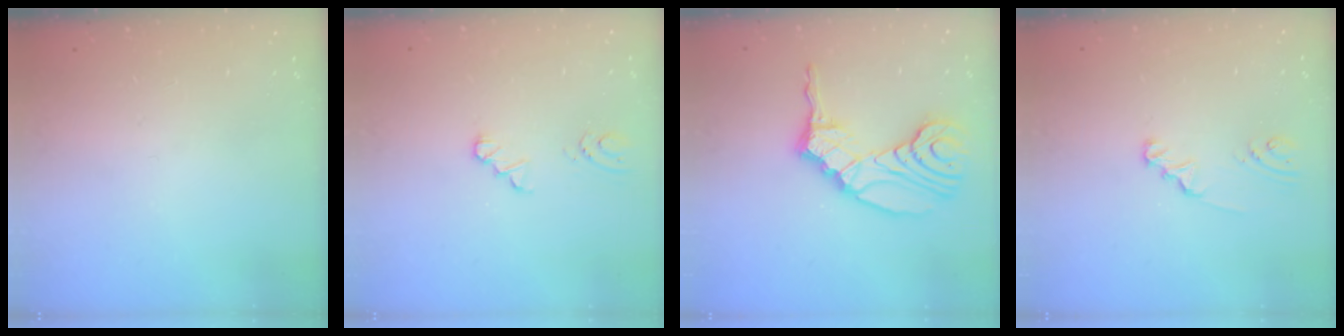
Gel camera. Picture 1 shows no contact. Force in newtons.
{"total": 1.1, "press": 1.1, "slide": 0.2}
{"total": 16.9, "press": 16.2, "slide": 4.9}
{"total": 2.3, "press": 2.3, "slide": 0.2}